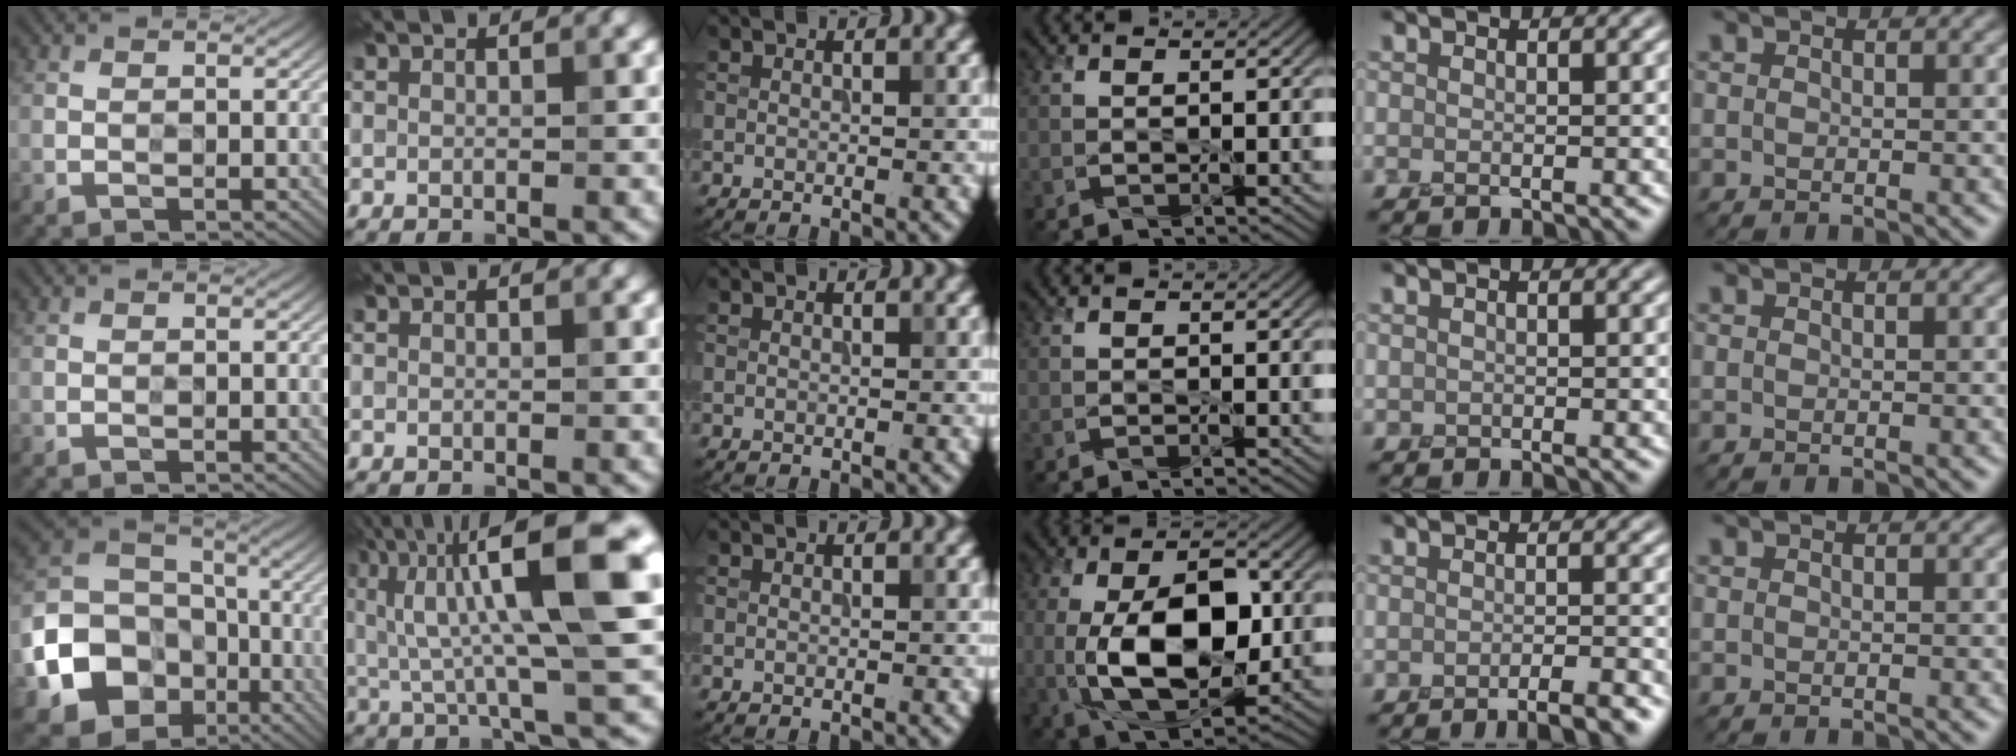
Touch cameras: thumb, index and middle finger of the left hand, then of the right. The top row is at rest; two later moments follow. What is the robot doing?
{"motion": "peel", "object": "bandage"}